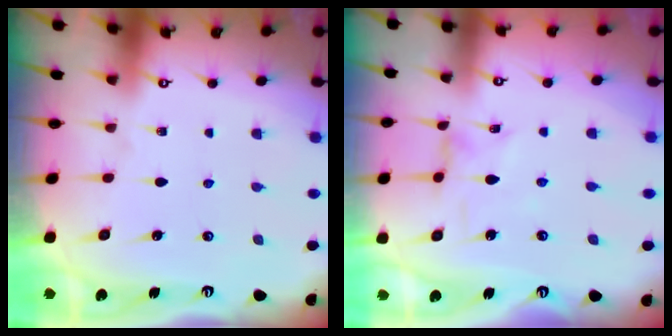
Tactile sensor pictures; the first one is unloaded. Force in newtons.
{"total": 2.2, "press": 2.2, "slide": 0.4}